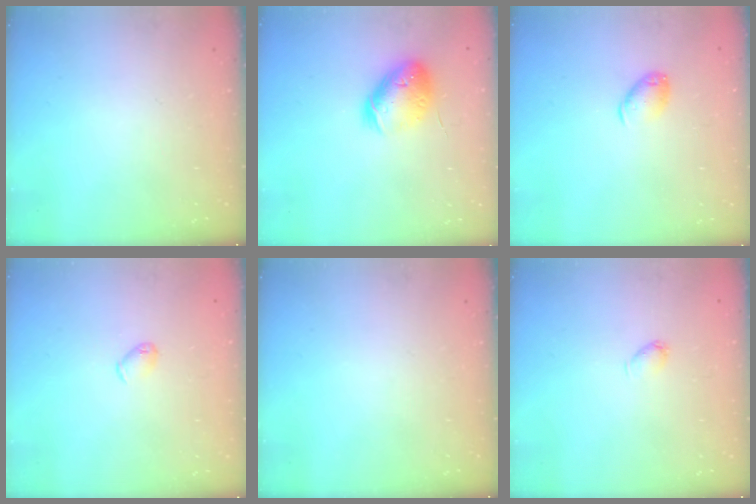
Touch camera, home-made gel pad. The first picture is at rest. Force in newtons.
{"total": 14.9, "press": 14.7, "slide": 2.2}
{"total": 7.3, "press": 7.2, "slide": 0.9}
{"total": 4.5, "press": 4.4, "slide": 1.0}
{"total": 0.0}
{"total": 2.5, "press": 2.4, "slide": 0.4}